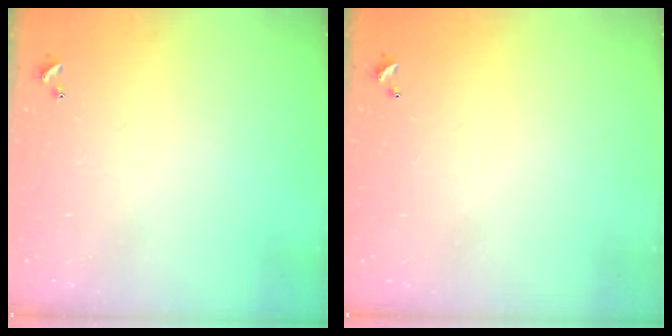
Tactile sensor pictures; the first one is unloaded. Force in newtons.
{"total": 2.9, "press": 2.9, "slide": 0.1}